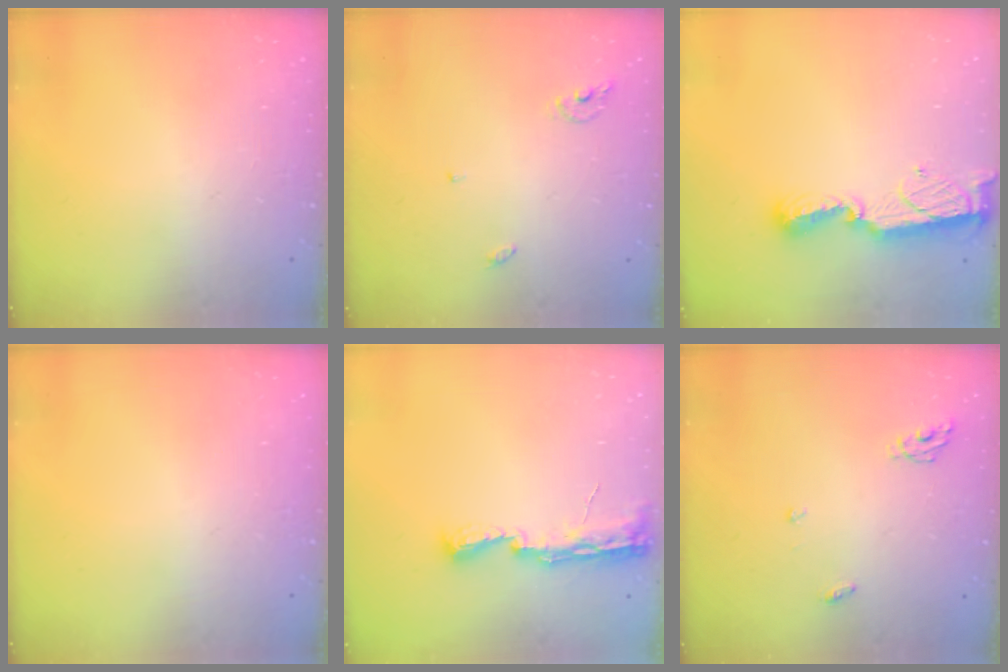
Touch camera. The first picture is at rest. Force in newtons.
{"total": 4.9, "press": 4.9, "slide": 0.4}
{"total": 8.5, "press": 8.4, "slide": 0.2}
{"total": 0.0}
{"total": 8.5, "press": 8.5, "slide": 1.2}
{"total": 4.9, "press": 4.9, "slide": 0.4}